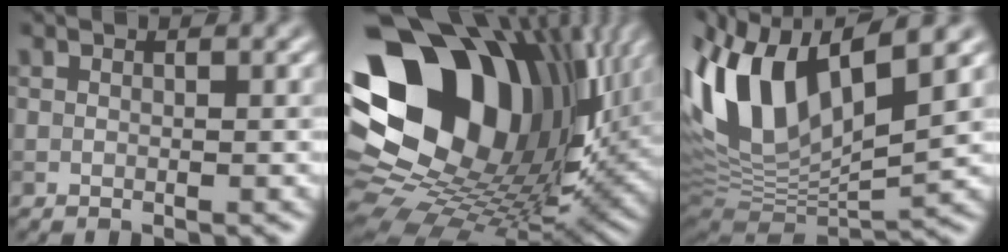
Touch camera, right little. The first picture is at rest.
{"total": 20.9, "force": [6.6, 14.6, 13.4], "torque": [-0.279, -0.016, 0.140]}
{"total": 12.6, "force": [4.0, 5.7, 10.5], "torque": [-0.217, 0.003, 0.072]}